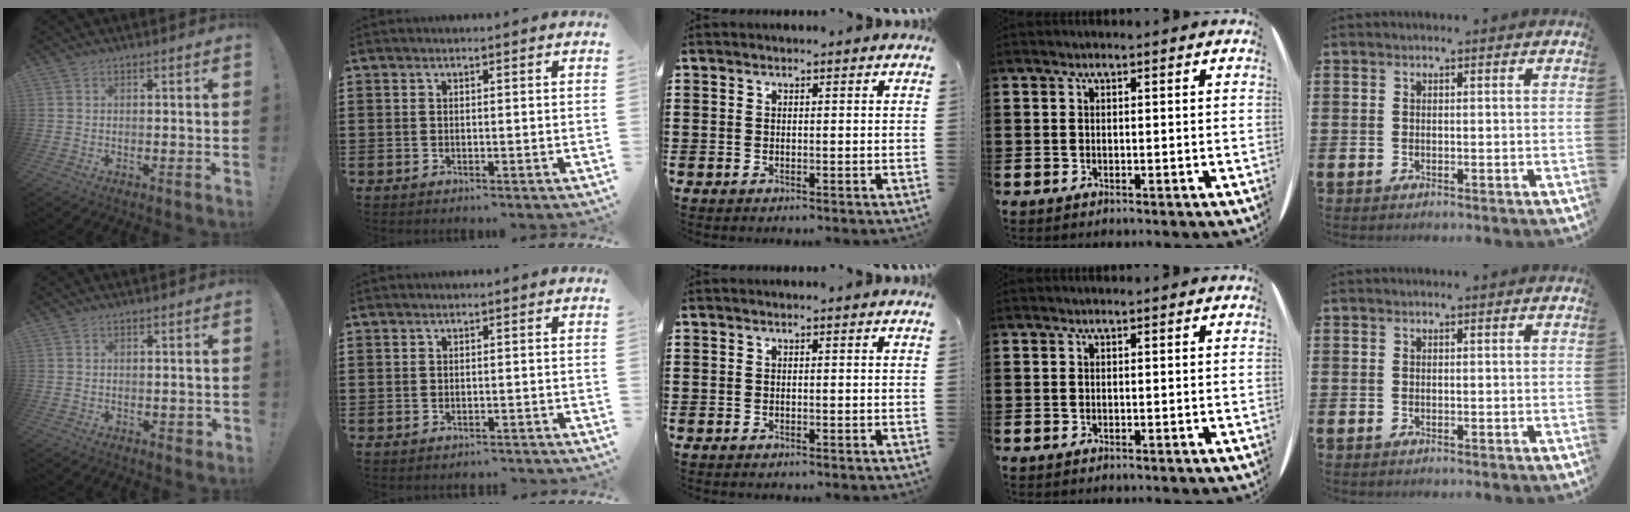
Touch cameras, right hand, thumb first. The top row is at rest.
{"thumb": {"total": 1.9, "force": [0.2, 1.5, 1.1], "torque": [-0.006, 0.001, 0.002]}, "index": {"total": 0.8, "force": [-0.7, -0.2, -0.1], "torque": [0.003, -0.001, -0.016]}}